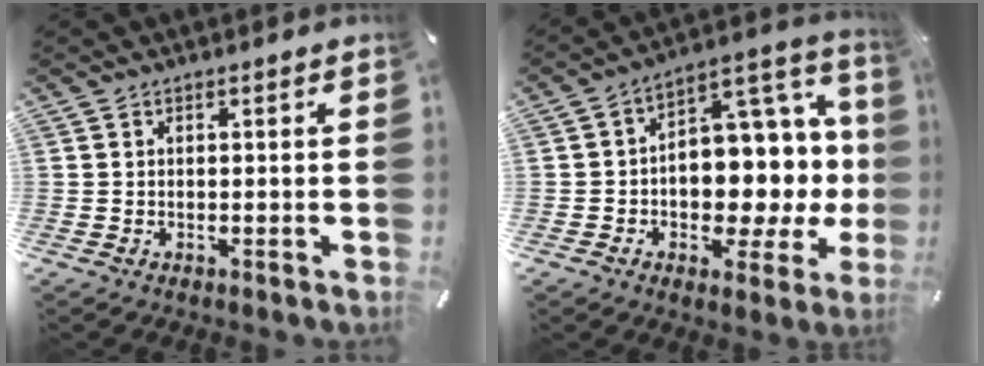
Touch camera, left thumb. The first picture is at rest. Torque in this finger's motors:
{"motor_torque": [0.94, 0.95, 1.08, 0.82, 0.13]}